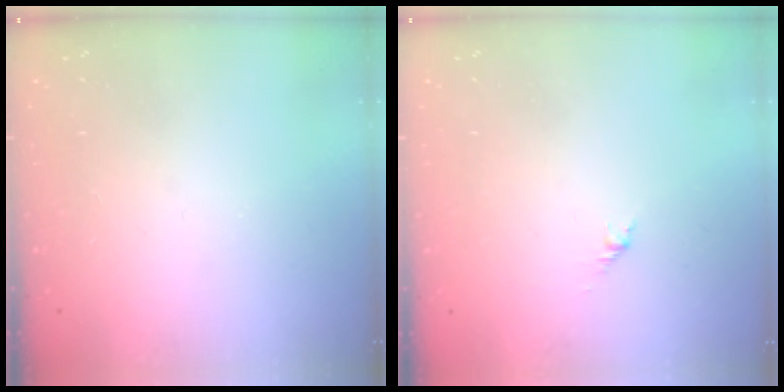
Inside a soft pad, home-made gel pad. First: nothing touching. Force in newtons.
{"total": 1.7, "press": 1.6, "slide": 0.7}